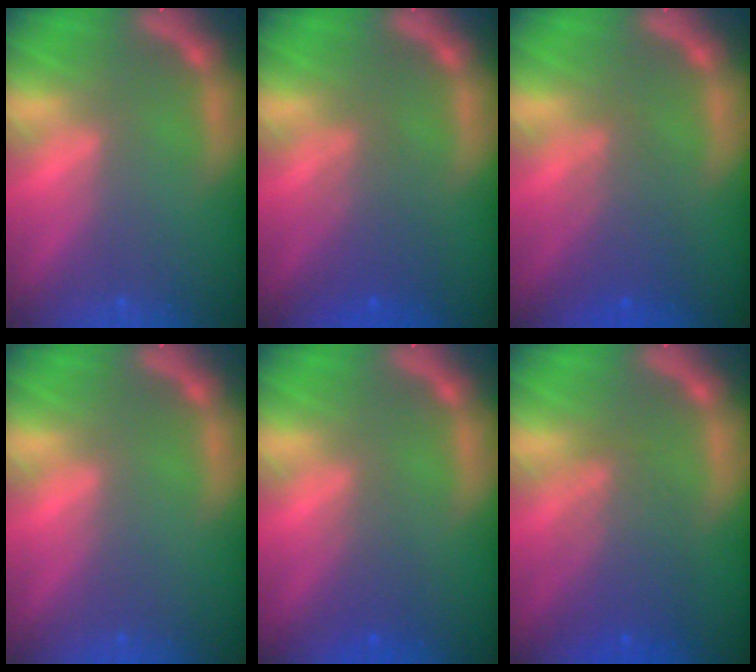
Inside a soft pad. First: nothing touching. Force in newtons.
{"total": 3.6}
{"total": 3.6}
{"total": 0.0}
{"total": 2.0}
{"total": 5.1}